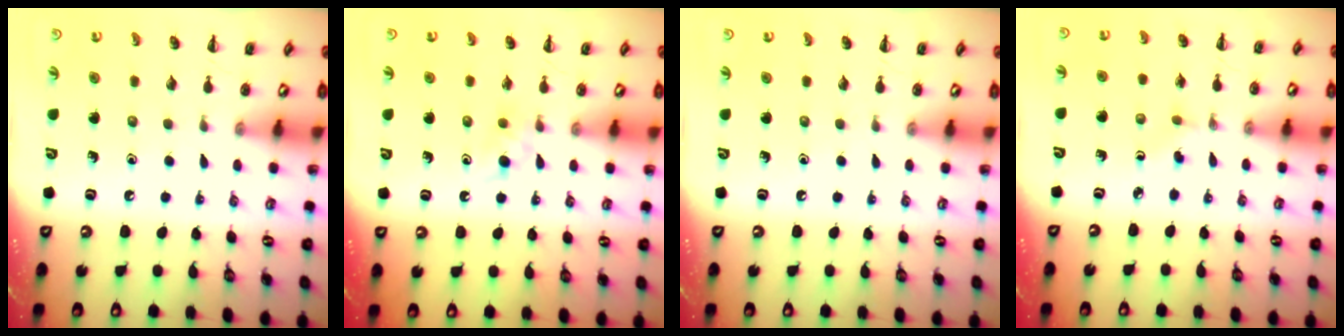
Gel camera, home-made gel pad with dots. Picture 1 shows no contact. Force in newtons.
{"total": 3.7, "press": 3.3, "slide": 1.6}
{"total": 0.0}
{"total": 1.2, "press": 1.0, "slide": 0.8}